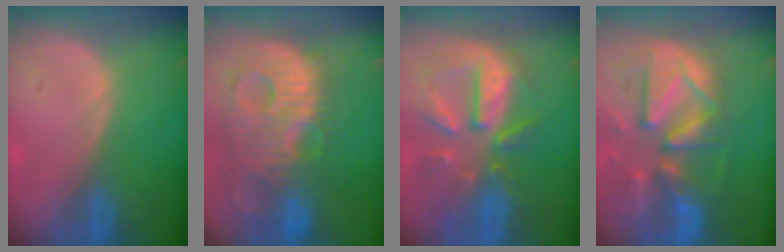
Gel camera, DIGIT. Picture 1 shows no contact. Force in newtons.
{"total": 14.0, "press": 12.0, "slide": 7.1}
{"total": 10.7, "press": 9.5, "slide": 5.0}
{"total": 13.2, "press": 11.4, "slide": 6.6}